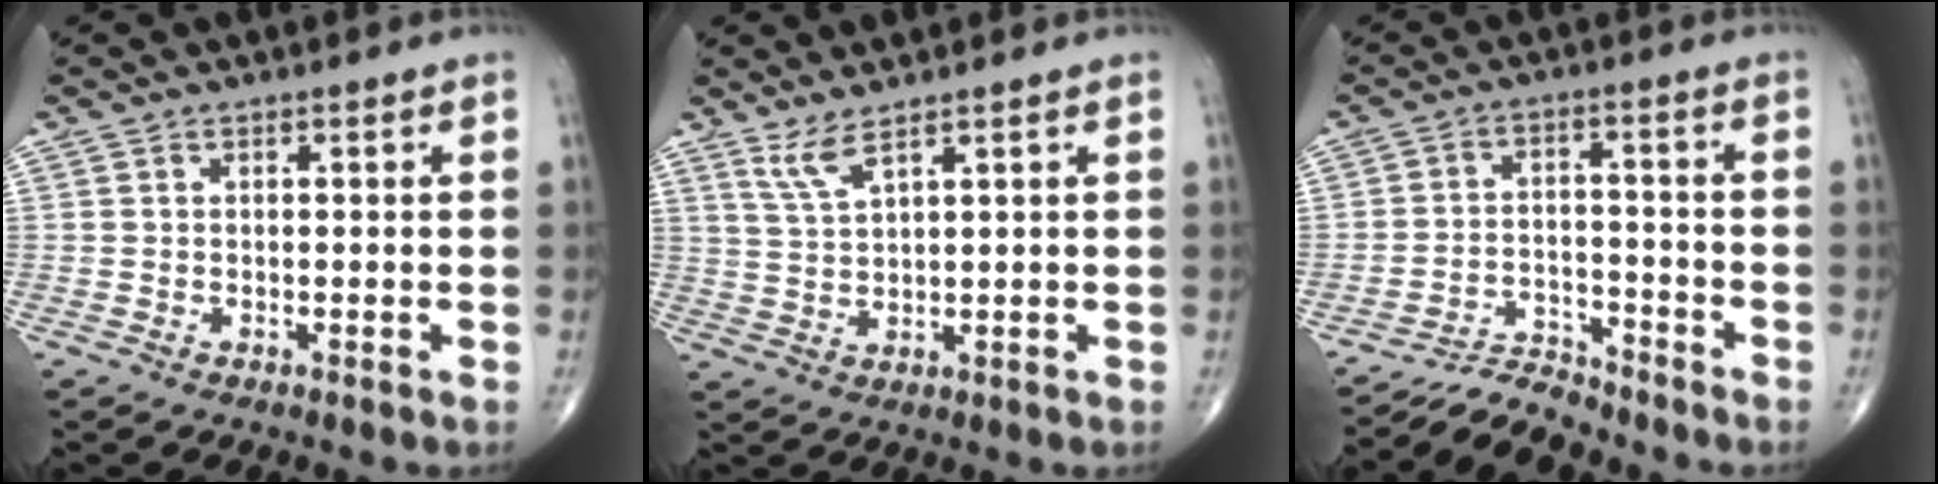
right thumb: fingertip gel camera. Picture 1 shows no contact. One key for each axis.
{"total": 3.9, "fx": 2.8, "fy": 0.6, "fz": 2.5, "tx": -0.058, "ty": -0.021, "tz": 0.065}
{"total": 5.6, "fx": -5.5, "fy": 0.6, "fz": -0.5, "tx": 0.009, "ty": 0.049, "tz": -0.096}